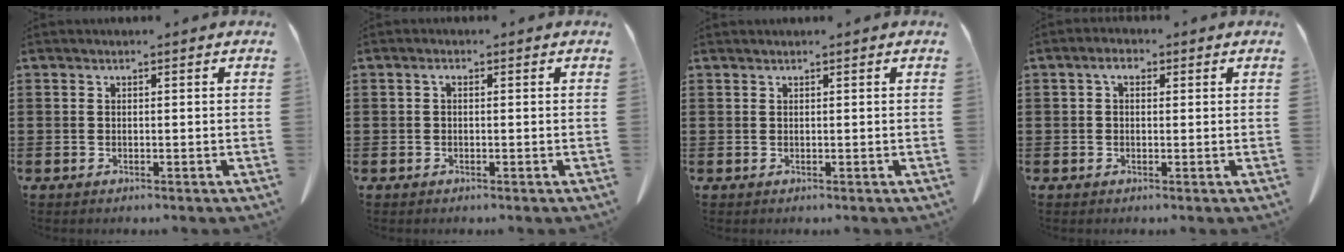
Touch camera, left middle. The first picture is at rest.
{"total": 0.9, "force": [-0.2, 0.4, 0.8], "torque": [-0.018, 0.000, -0.003]}
{"total": 0.0}
{"total": 2.2, "force": [0.6, 1.3, 1.7], "torque": [-0.037, 0.007, 0.010]}